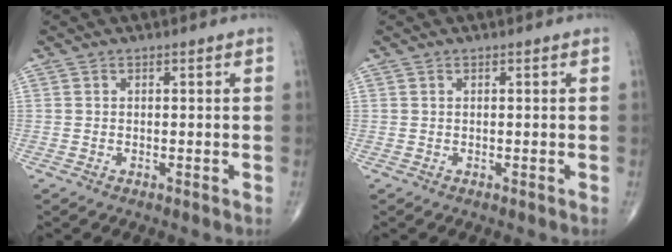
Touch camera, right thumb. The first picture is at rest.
{"total": 0.0}